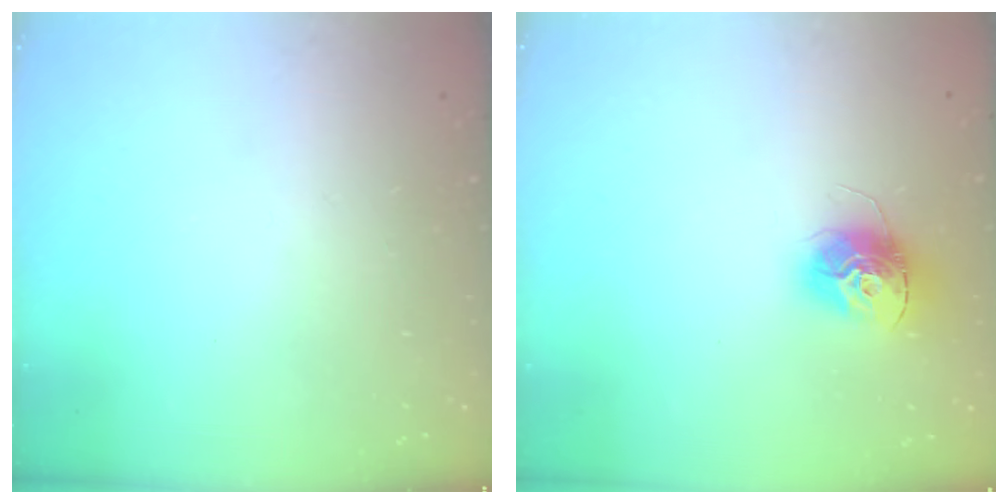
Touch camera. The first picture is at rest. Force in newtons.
{"total": 13.6, "press": 13.5, "slide": 1.3}